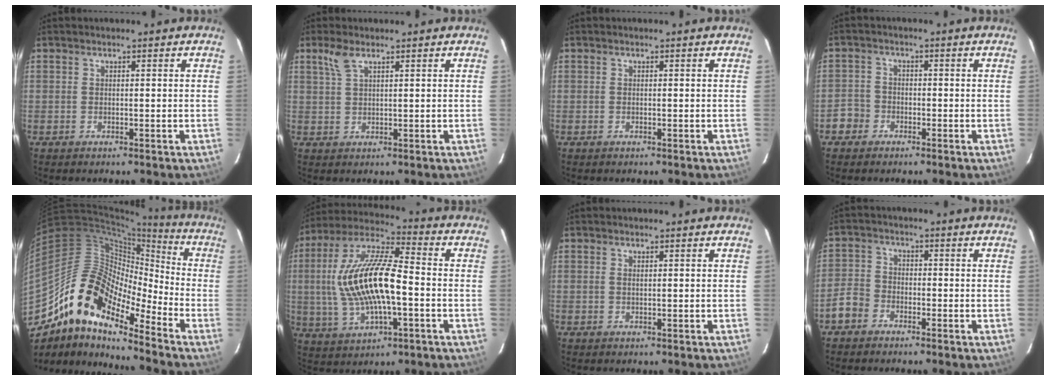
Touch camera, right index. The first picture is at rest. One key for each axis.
{"total": 3.0, "fx": 2.0, "fy": 0.9, "fz": 2.0, "tx": -0.043, "ty": 0.006, "tz": 0.042}
{"total": 0.0}
{"total": 3.8, "fx": -2.2, "fy": 3.1, "fz": 0.3, "tx": -0.003, "ty": 0.015, "tz": -0.044}
{"total": 16.2, "fx": -12.2, "fy": 5.3, "fz": 9.3, "tx": -0.143, "ty": 0.001, "tz": -0.248}
{"total": 18.1, "fx": -1.3, "fy": 6.6, "fz": 16.8, "tx": -0.337, "ty": 0.009, "tz": -0.024}
{"total": 0.6, "fx": 0.2, "fy": 0.3, "fz": 0.5, "tx": -0.011, "ty": 0.002, "tz": 0.003}
{"total": 4.6, "fx": -2.9, "fy": 3.3, "fz": 1.3, "tx": -0.029, "ty": 0.014, "tz": -0.061}